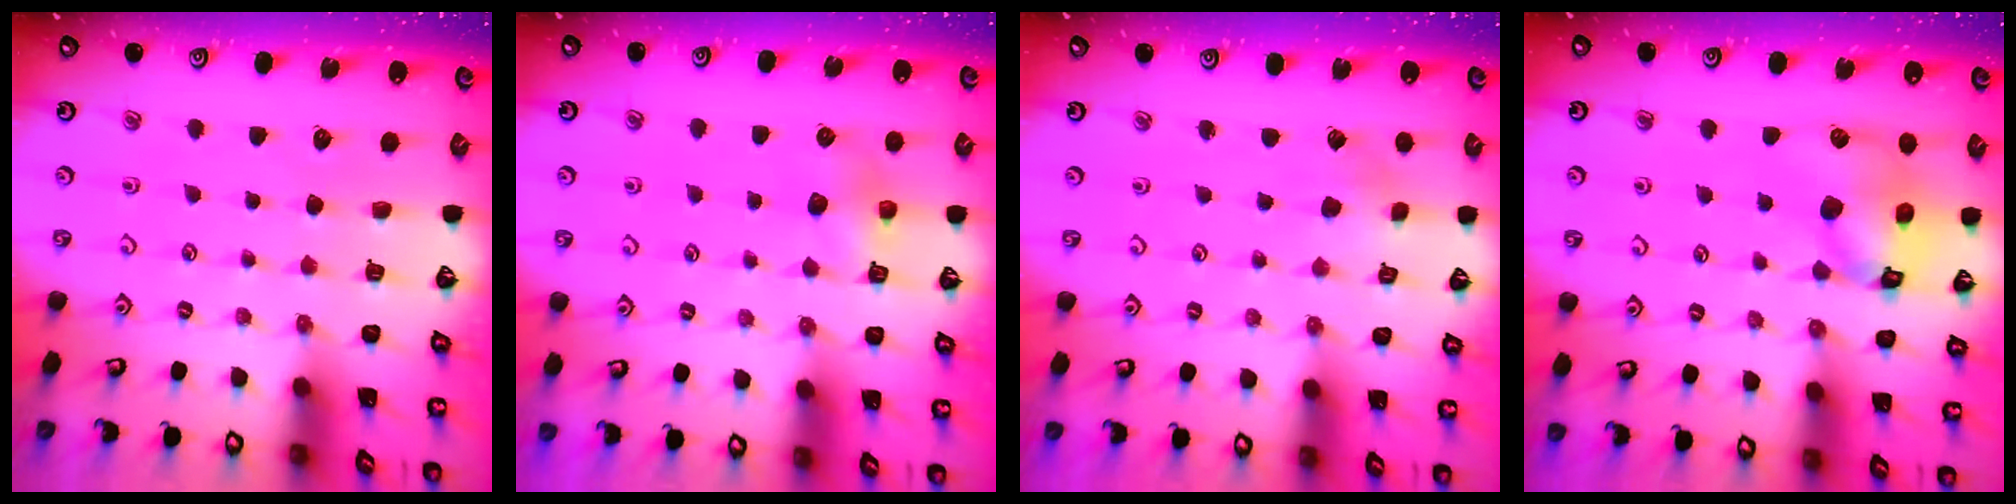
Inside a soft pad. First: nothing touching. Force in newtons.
{"total": 6.0, "press": 6.0, "slide": 0.4}
{"total": 2.3, "press": 2.3, "slide": 0.6}
{"total": 11.8, "press": 11.7, "slide": 1.7}